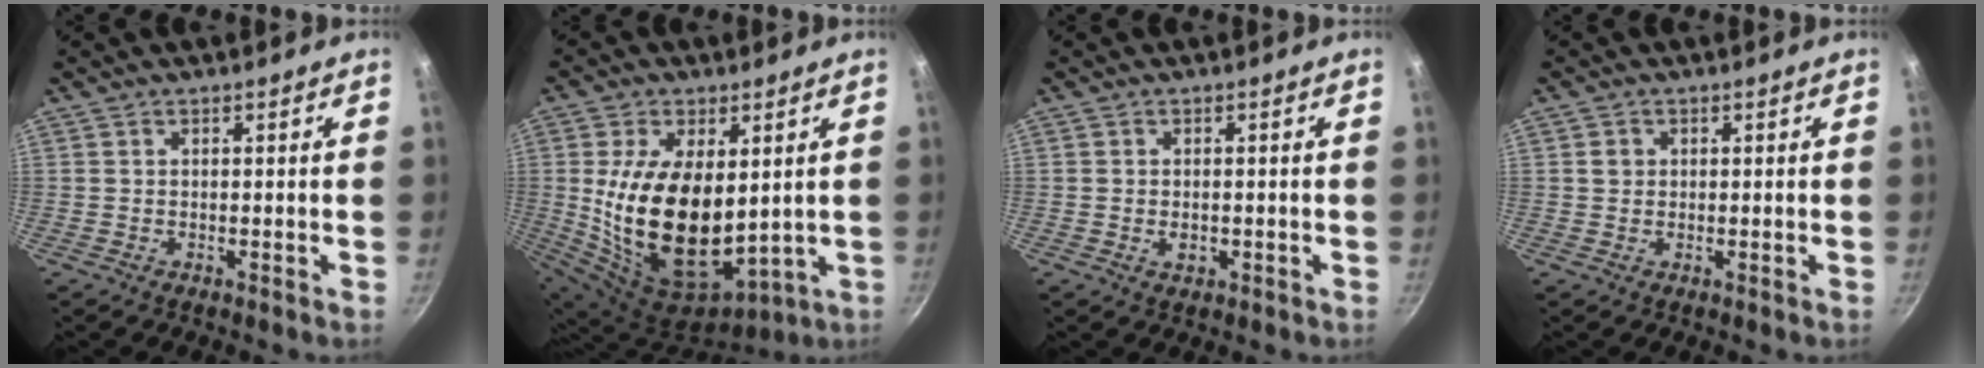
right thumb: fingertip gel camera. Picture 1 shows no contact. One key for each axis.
{"total": 20.8, "fx": 1.8, "fy": 12.1, "fz": 16.8, "tx": -0.301, "ty": -0.031, "tz": 0.056}
{"total": 2.0, "fx": -0.5, "fy": 1.4, "fz": 1.4, "tx": -0.021, "ty": -0.001, "tz": -0.007}
{"total": 1.6, "fx": 0.3, "fy": 1.5, "fz": 0.6, "tx": -0.004, "ty": 0.004, "tz": 0.003}